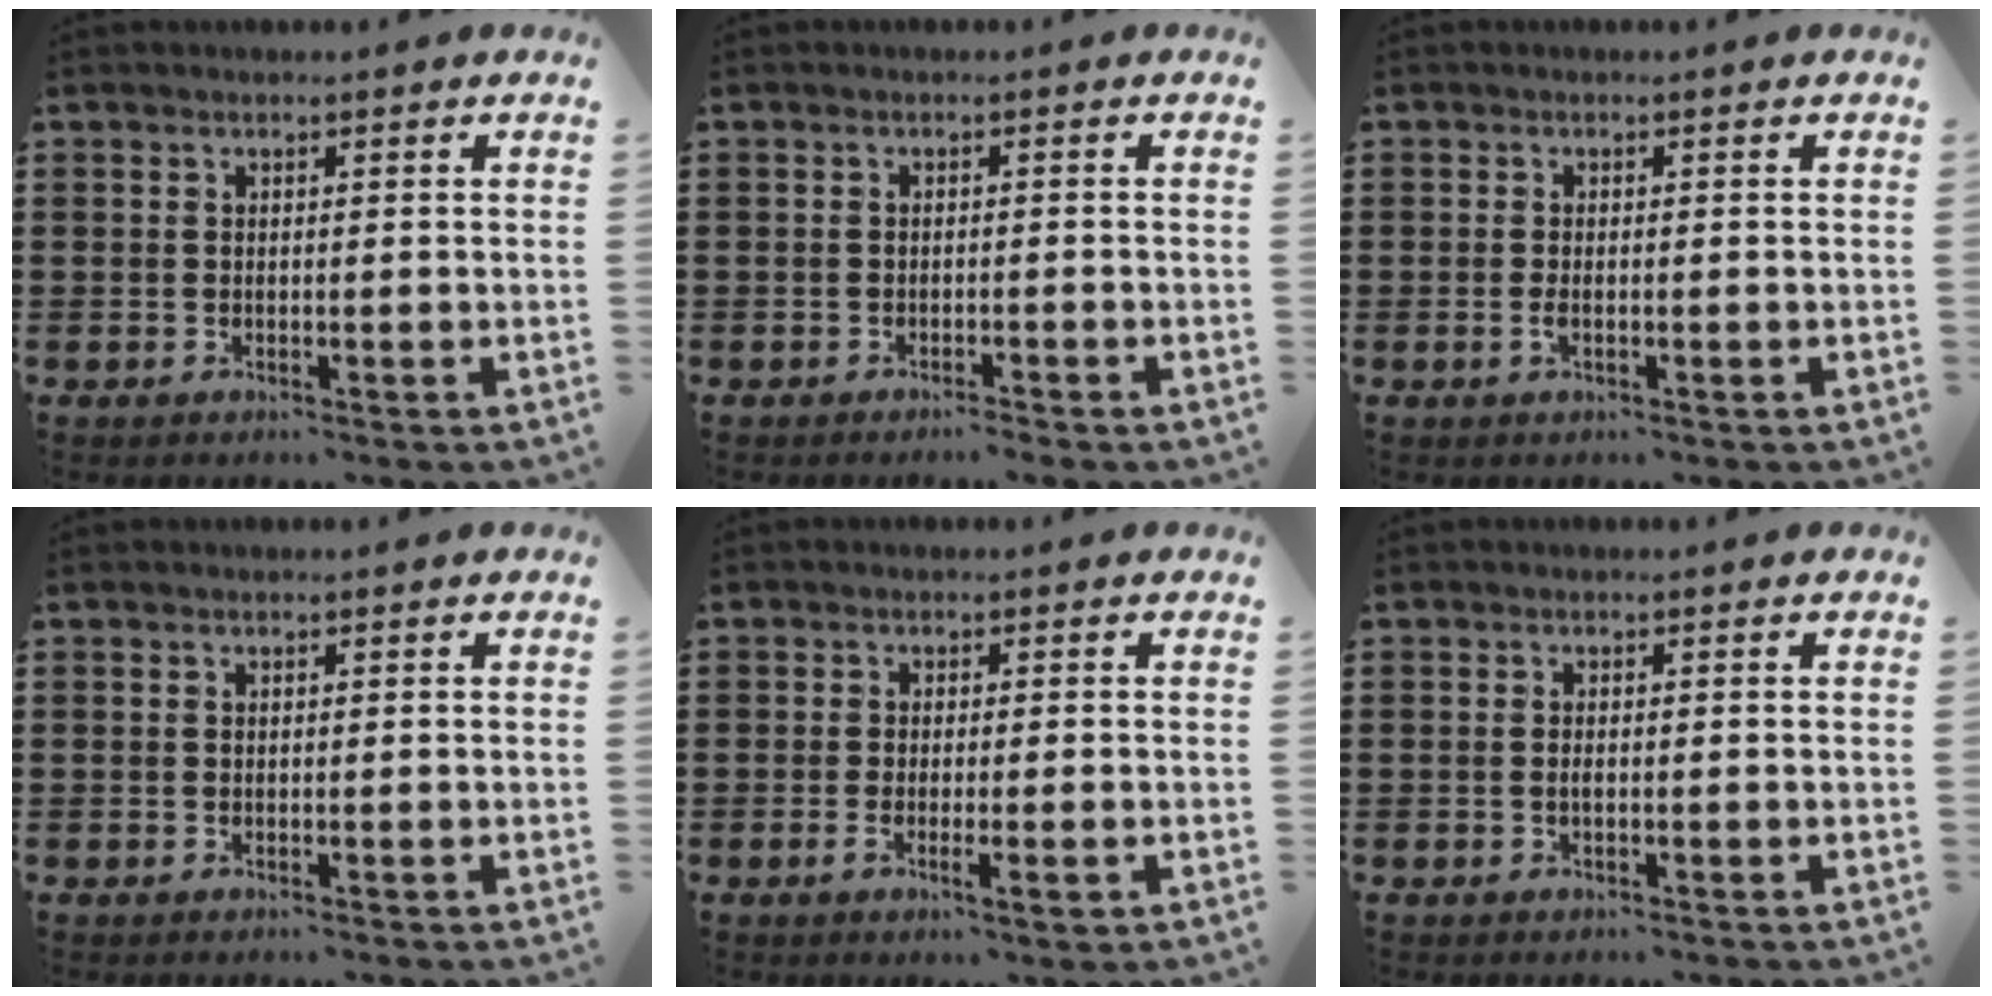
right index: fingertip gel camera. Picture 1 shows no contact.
{"total": 1.2, "force": [-1.1, -0.1, 0.3], "torque": [-0.008, 0.000, -0.022]}
{"total": 1.2, "force": [-0.4, 0.3, 1.1], "torque": [-0.029, -0.005, -0.009]}
{"total": 0.0}
{"total": 3.5, "force": [-1.3, 0.6, 3.3], "torque": [-0.065, -0.011, -0.025]}
{"total": 0.8, "force": [-0.1, 0.3, 0.7], "torque": [-0.014, -0.001, -0.002]}